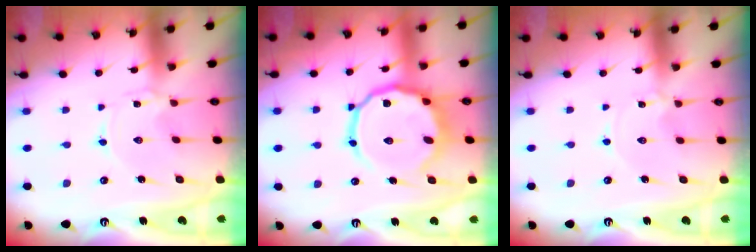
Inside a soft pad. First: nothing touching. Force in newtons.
{"total": 14.6, "press": 14.5, "slide": 2.0}
{"total": 0.0}